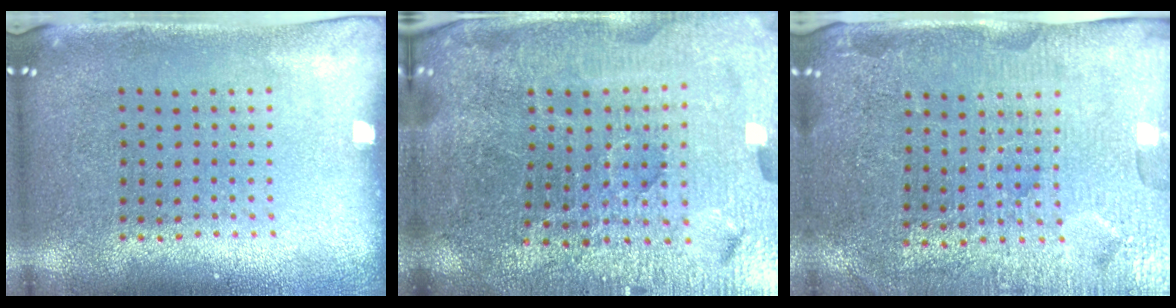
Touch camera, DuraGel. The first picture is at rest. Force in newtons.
{"total": 5.2, "press": 4.9, "slide": 1.7}
{"total": 4.1, "press": 4.0, "slide": 1.1}